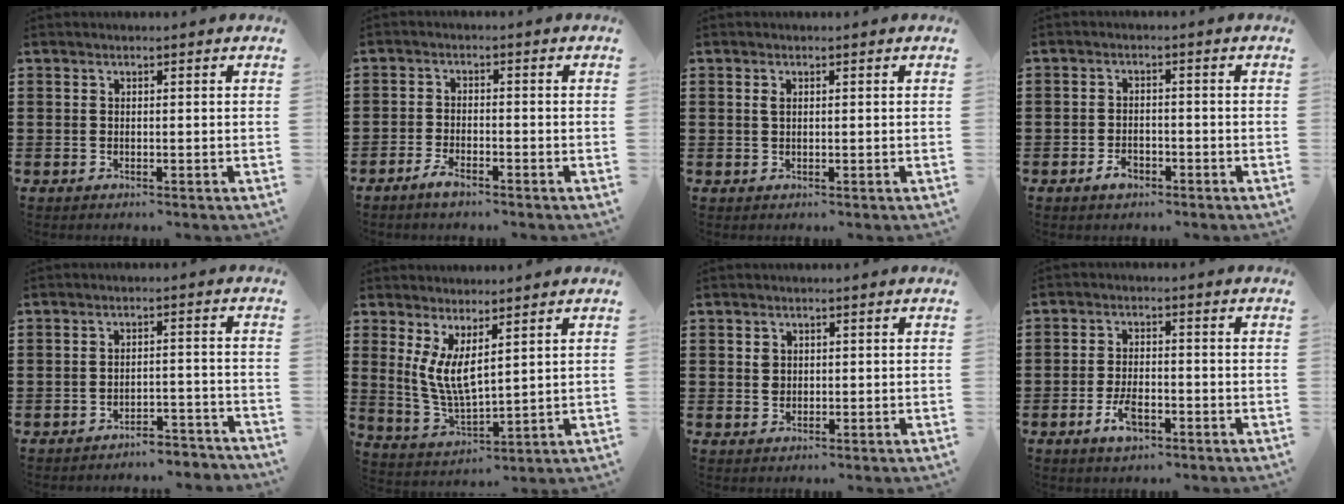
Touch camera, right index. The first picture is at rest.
{"total": 2.4, "force": [-2.1, 0.7, 1.1], "torque": [-0.027, 0.003, -0.042]}
{"total": 1.1, "force": [0.3, 0.5, 0.9], "torque": [-0.020, 0.002, 0.005]}
{"total": 2.4, "force": [-1.6, 1.4, 1.2], "torque": [-0.024, 0.001, -0.032]}
{"total": 3.4, "force": [-3.4, 0.2, 0.5], "torque": [-0.014, 0.004, -0.071]}
{"total": 6.0, "force": [2.2, 2.1, 5.2], "torque": [-0.129, -0.015, 0.036]}
{"total": 1.5, "force": [0.4, 1.3, 0.6], "torque": [-0.014, 0.007, 0.008]}
{"total": 4.6, "force": [-2.1, 2.0, 3.5], "torque": [-0.079, -0.002, -0.043]}